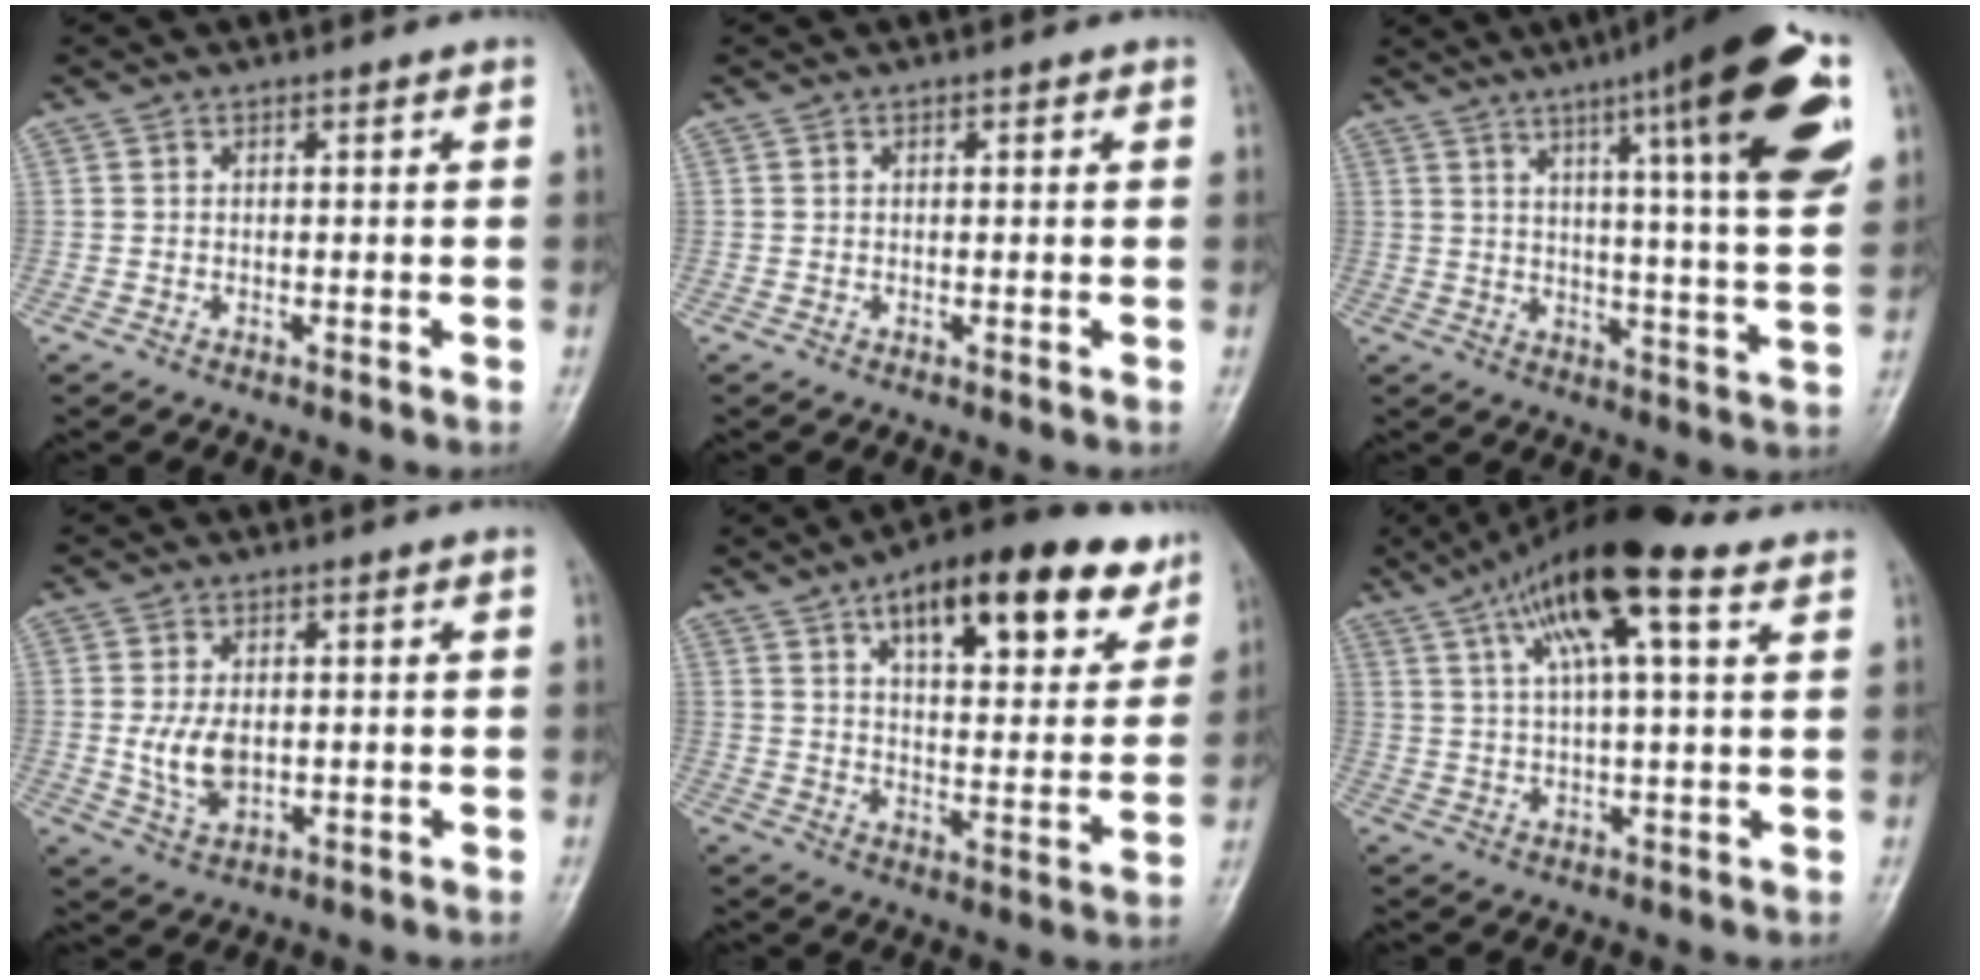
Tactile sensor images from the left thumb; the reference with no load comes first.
{"total": 1.3, "force": [0.5, 0.6, 1.0], "torque": [-0.010, 0.002, 0.005]}
{"total": 23.5, "force": [10.7, 3.5, 20.7], "torque": [-0.280, -0.019, 0.147]}
{"total": 6.0, "force": [-0.1, 3.7, 4.7], "torque": [-0.087, -0.007, 0.006]}
{"total": 21.5, "force": [12.2, 8.9, 15.3], "torque": [-0.182, -0.028, 0.180]}
{"total": 15.2, "force": [7.9, 3.9, 12.4], "torque": [-0.208, 0.012, 0.133]}